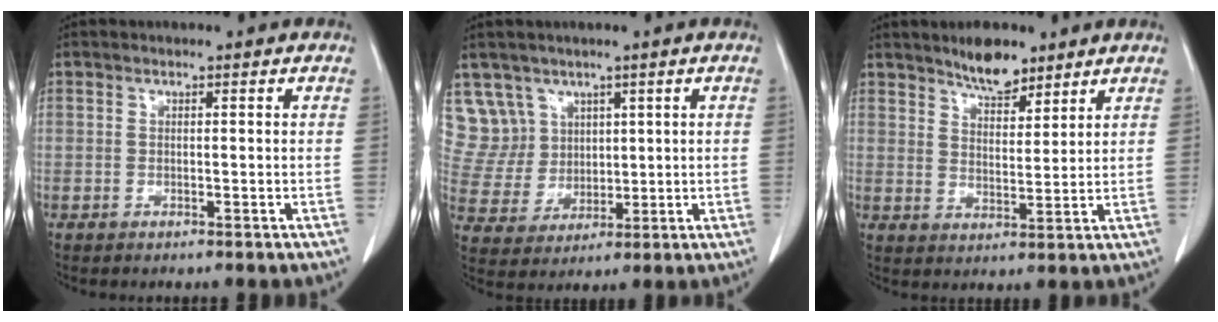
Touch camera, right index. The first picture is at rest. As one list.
[{"total": 8.5, "force": [5.1, 6.8, 0.1], "torque": [-0.010, 0.025, 0.118]}, {"total": 6.0, "force": [4.9, 2.1, 2.8], "torque": [-0.047, -0.002, 0.085]}]